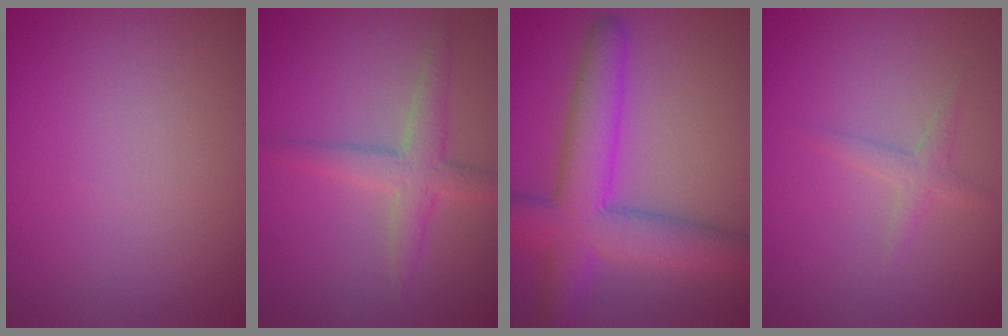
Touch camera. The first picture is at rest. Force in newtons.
{"total": 3.0, "press": 3.0, "slide": 0.0}
{"total": 7.4, "press": 7.4, "slide": 0.5}
{"total": 1.3, "press": 1.3, "slide": 0.0}